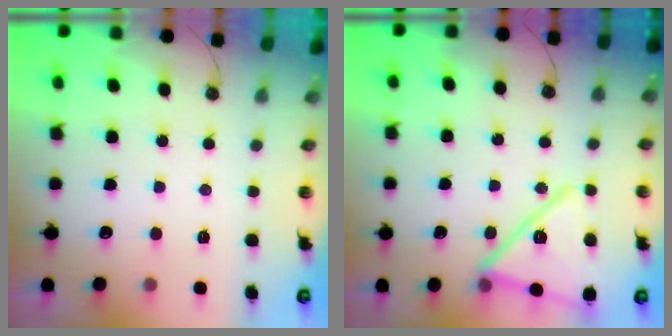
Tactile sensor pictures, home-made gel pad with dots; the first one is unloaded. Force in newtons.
{"total": 16.1, "press": 15.8, "slide": 3.2}